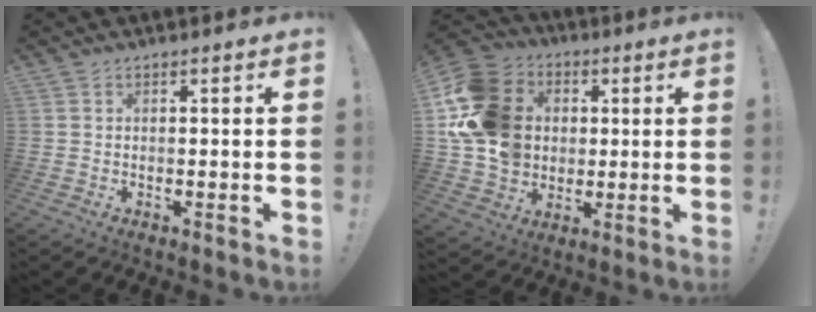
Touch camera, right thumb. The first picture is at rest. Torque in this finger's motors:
{"motor_torque": [1.87, 3.13, 0.93, -0.54, 0.17]}